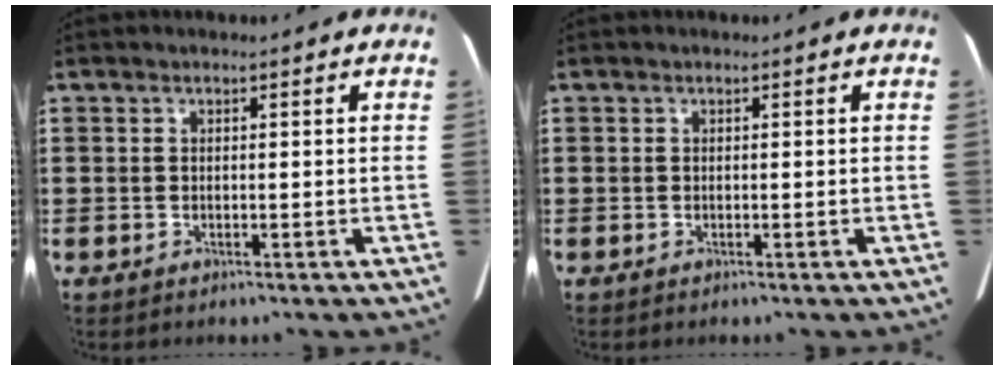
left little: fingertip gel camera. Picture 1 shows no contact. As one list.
[{"total": 0.0}]